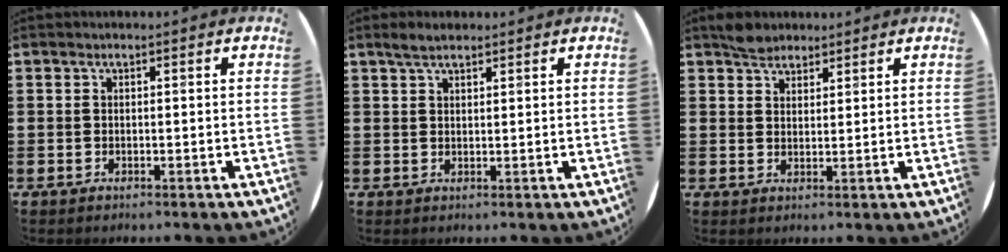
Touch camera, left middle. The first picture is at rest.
{"total": 2.4, "force": [2.1, 0.7, 1.1], "torque": [-0.015, 0.004, 0.036]}
{"total": 2.8, "force": [2.5, 1.2, 0.1], "torque": [0.002, 0.004, 0.047]}